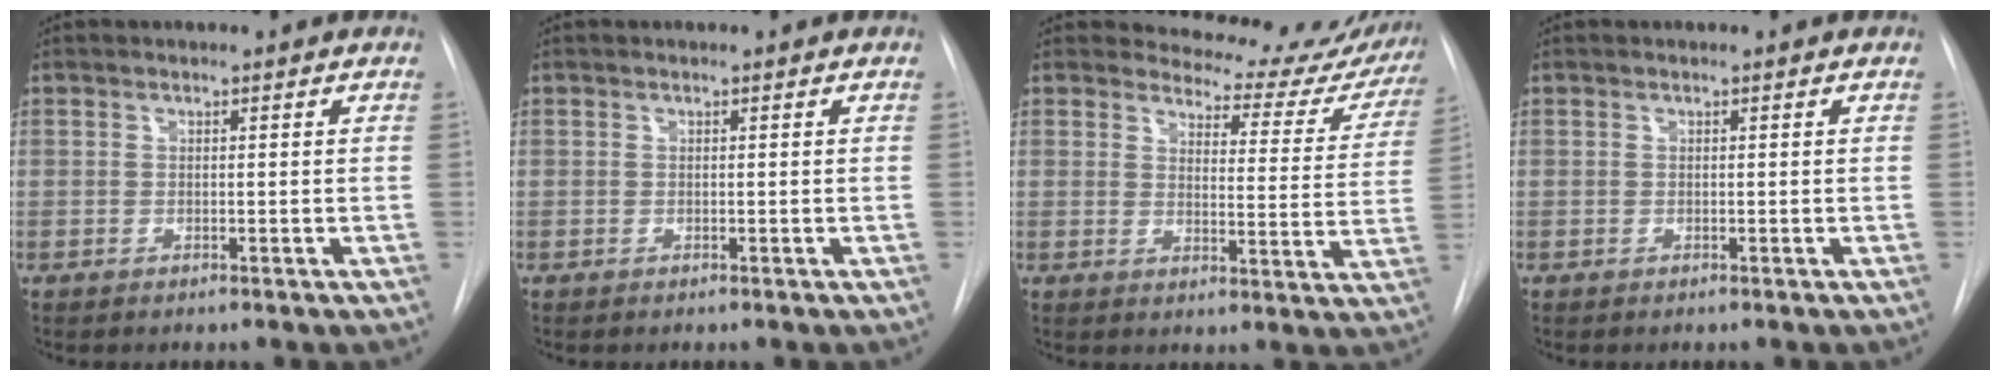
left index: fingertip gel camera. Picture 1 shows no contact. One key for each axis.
{"total": 0.0}
{"total": 14.3, "fx": 13.8, "fy": 3.6, "fz": 1.0, "tx": 0.018, "ty": -0.073, "tz": 0.135}
{"total": 0.0}